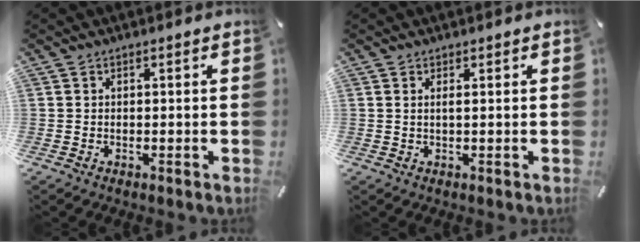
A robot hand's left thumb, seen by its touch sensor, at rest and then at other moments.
{"total": 1.2, "force": [0.3, 0.2, 1.1], "torque": [-0.024, -0.001, 0.005]}